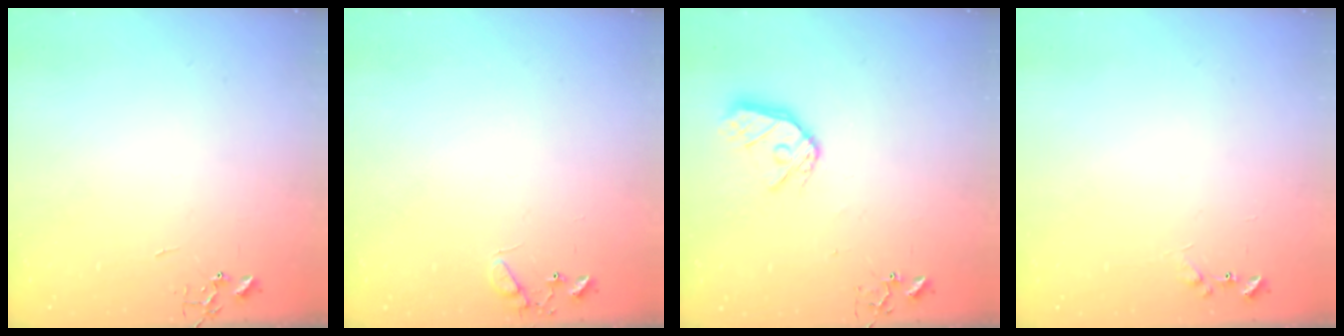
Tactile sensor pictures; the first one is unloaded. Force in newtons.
{"total": 6.1, "press": 6.1, "slide": 0.5}
{"total": 11.3, "press": 11.2, "slide": 1.3}
{"total": 7.1, "press": 7.0, "slide": 0.5}